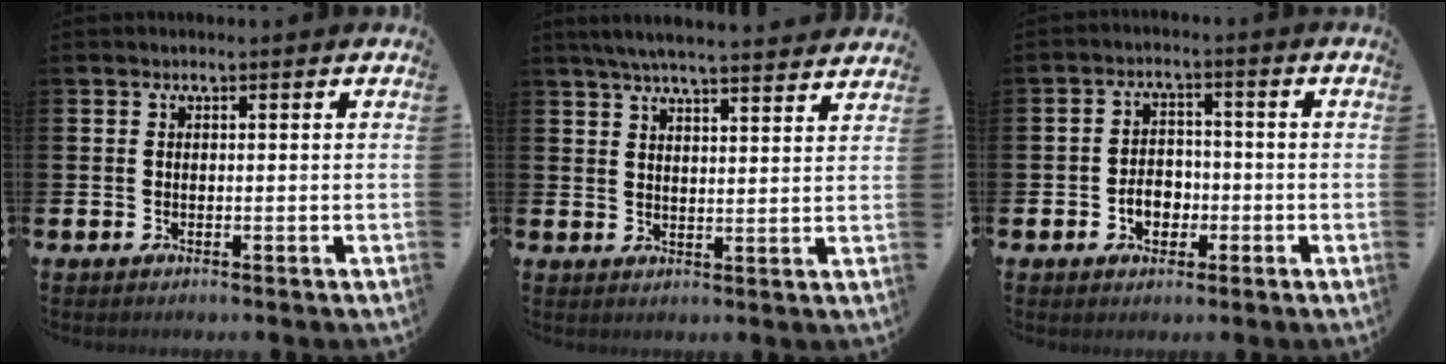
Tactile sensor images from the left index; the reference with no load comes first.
{"total": 5.6, "force": [5.4, 0.0, 1.4], "torque": [-0.037, -0.027, 0.096]}
{"total": 3.9, "force": [-1.3, 2.8, 2.3], "torque": [-0.025, -0.004, -0.032]}